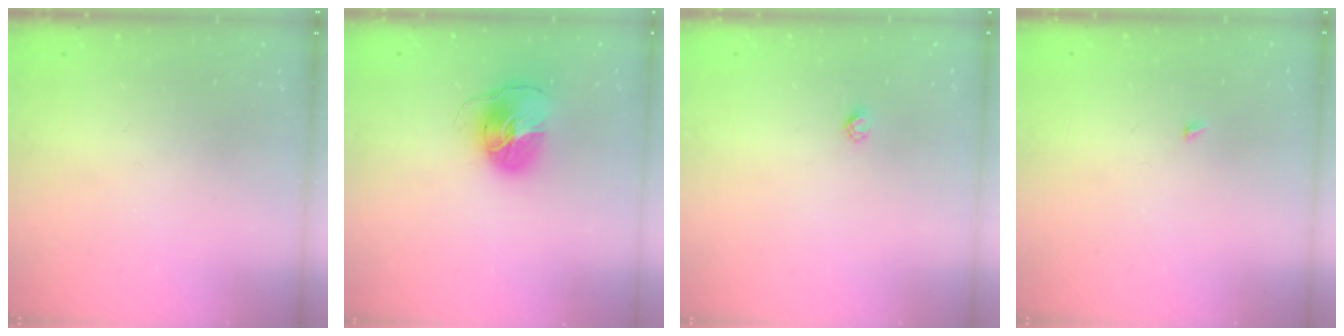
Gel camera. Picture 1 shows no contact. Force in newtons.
{"total": 8.6, "press": 8.6, "slide": 0.9}
{"total": 2.3, "press": 2.3, "slide": 0.2}
{"total": 1.9, "press": 1.9, "slide": 0.3}